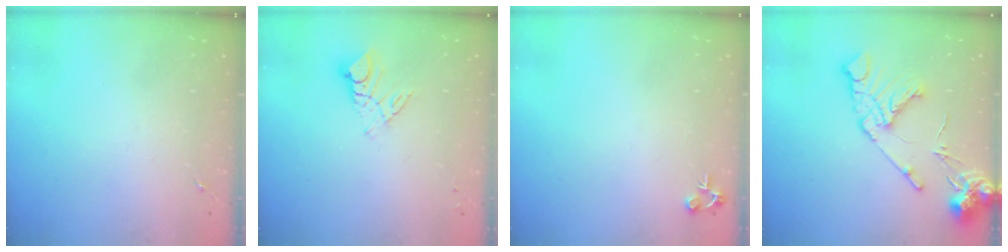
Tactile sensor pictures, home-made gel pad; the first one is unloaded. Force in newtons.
{"total": 8.8, "press": 8.8, "slide": 0.8}
{"total": 4.7, "press": 4.7, "slide": 0.2}
{"total": 15.5, "press": 15.4, "slide": 2.0}